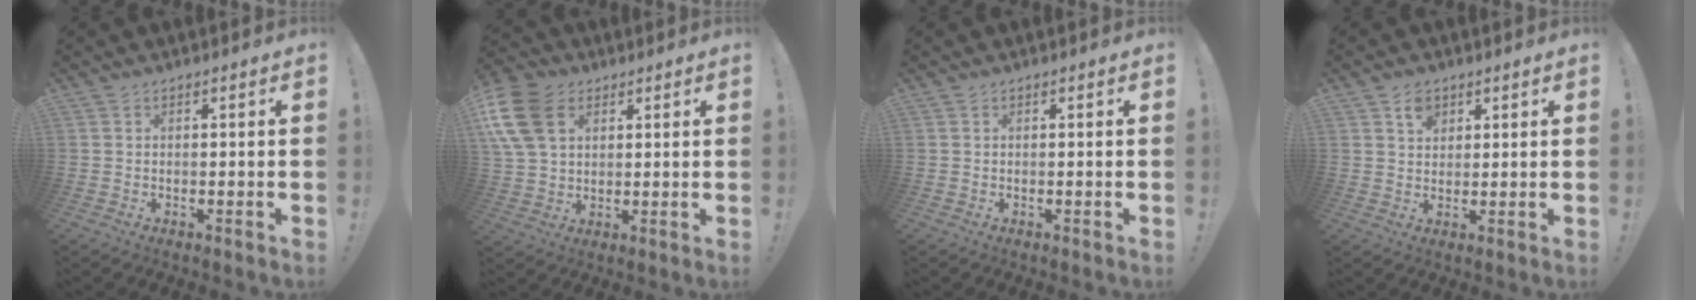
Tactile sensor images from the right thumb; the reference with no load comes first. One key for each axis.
{"total": 15.6, "fx": 5.9, "fy": 10.8, "fz": 9.6, "tx": -0.197, "ty": -0.020, "tz": 0.112}
{"total": 0.0}
{"total": 4.3, "fx": 2.4, "fy": 3.1, "fz": 1.7, "tx": -0.017, "ty": -0.008, "tz": 0.041}